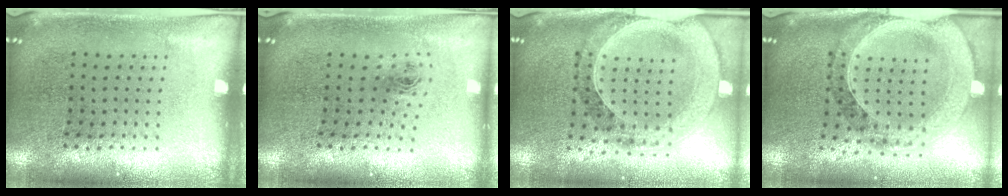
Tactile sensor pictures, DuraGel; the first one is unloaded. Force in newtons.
{"total": 0.9, "press": 0.3, "slide": 0.8}
{"total": 1.5, "press": 1.4, "slide": 0.4}
{"total": 1.5, "press": 1.5, "slide": 0.3}